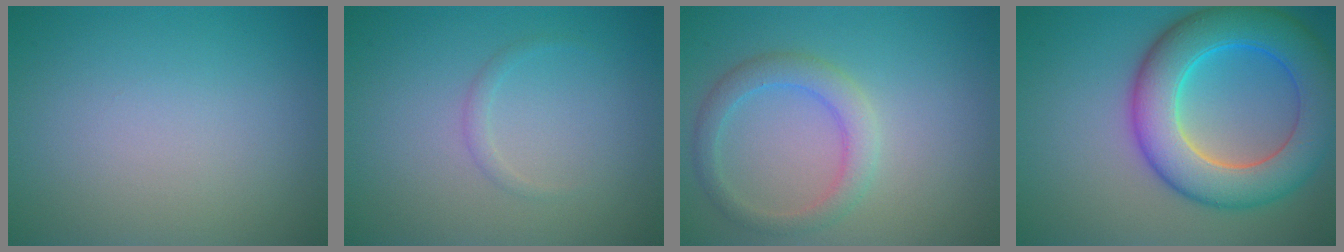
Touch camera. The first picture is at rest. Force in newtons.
{"total": 0.8, "press": 0.8, "slide": 0.1}
{"total": 2.9, "press": 2.9, "slide": 0.1}
{"total": 9.5, "press": 9.5, "slide": 0.4}